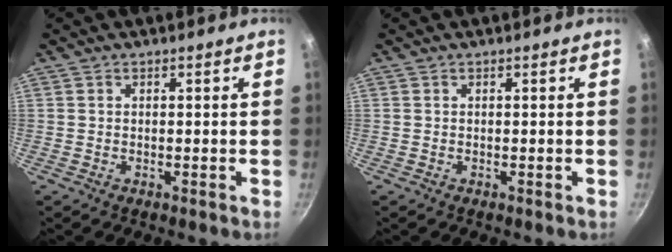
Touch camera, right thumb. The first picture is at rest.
{"total": 0.0}